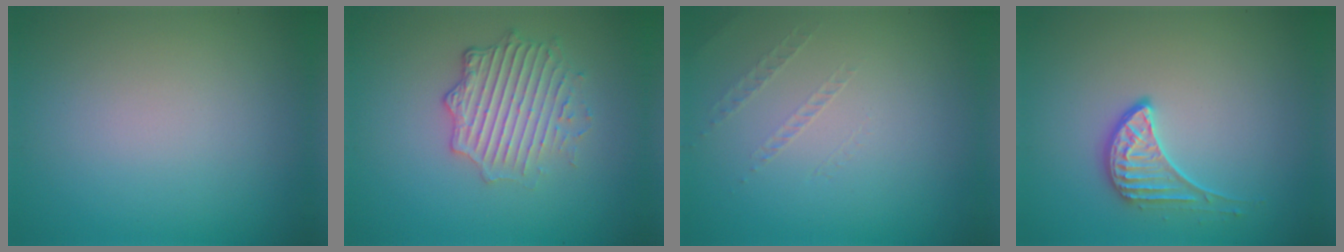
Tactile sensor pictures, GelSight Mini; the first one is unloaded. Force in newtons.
{"total": 4.5, "press": 3.5, "slide": 2.9}
{"total": 0.9, "press": 0.1, "slide": 0.9}
{"total": 2.3, "press": 1.7, "slide": 1.5}